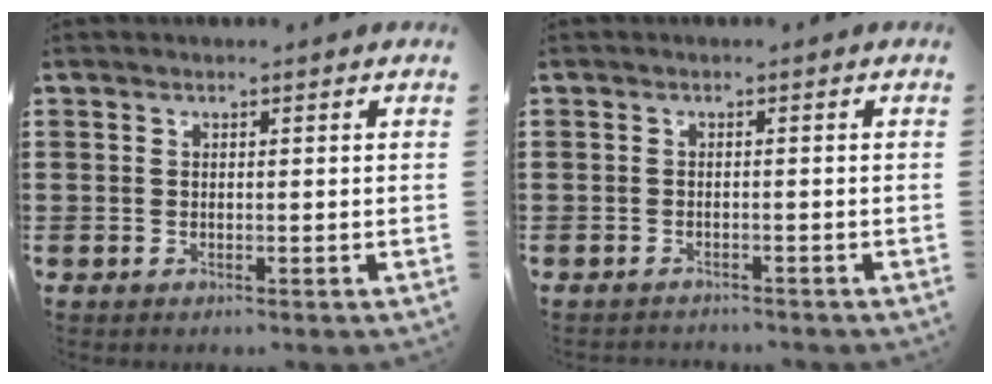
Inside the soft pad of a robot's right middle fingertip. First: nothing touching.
{"total": 1.1, "force": [-1.1, 0.1, -0.1], "torque": [-0.001, 0.003, -0.025]}